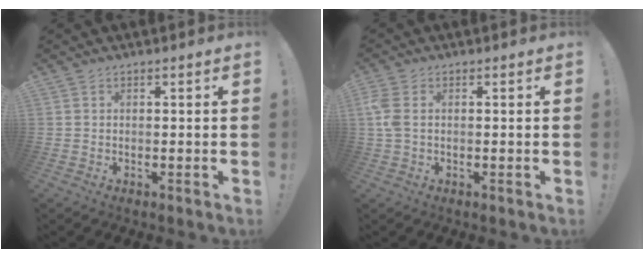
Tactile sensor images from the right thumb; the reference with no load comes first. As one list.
[{"total": 4.1, "force": [0.7, 2.3, 3.3], "torque": [-0.085, 0.000, 0.009]}]